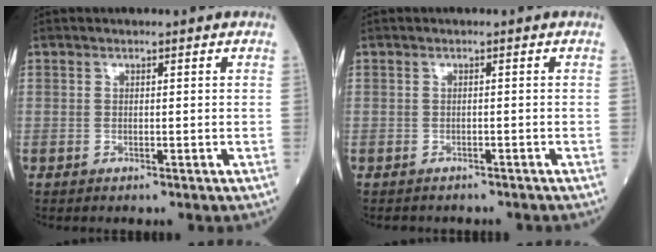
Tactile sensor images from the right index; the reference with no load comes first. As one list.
[{"total": 3.2, "force": [-2.8, 1.4, 0.5], "torque": [-0.011, 0.000, -0.035]}]